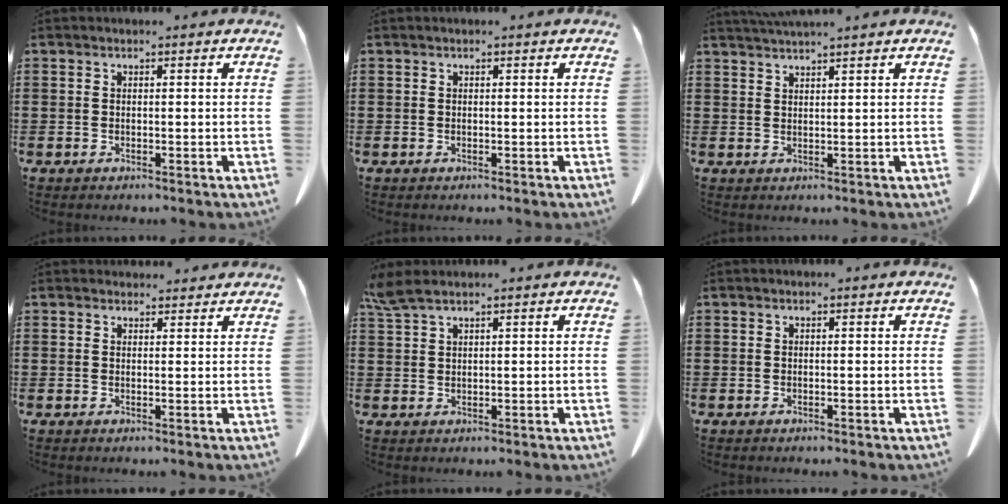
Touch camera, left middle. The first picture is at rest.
{"total": 0.0}
{"total": 1.8, "force": [1.7, -0.3, 0.2], "torque": [-0.009, -0.001, 0.034]}
{"total": 1.6, "force": [1.6, 0.5, 0.1], "torque": [0.002, 0.001, 0.029]}
{"total": 3.0, "force": [2.3, 0.5, 1.9], "torque": [-0.044, -0.002, 0.045]}
{"total": 0.0}